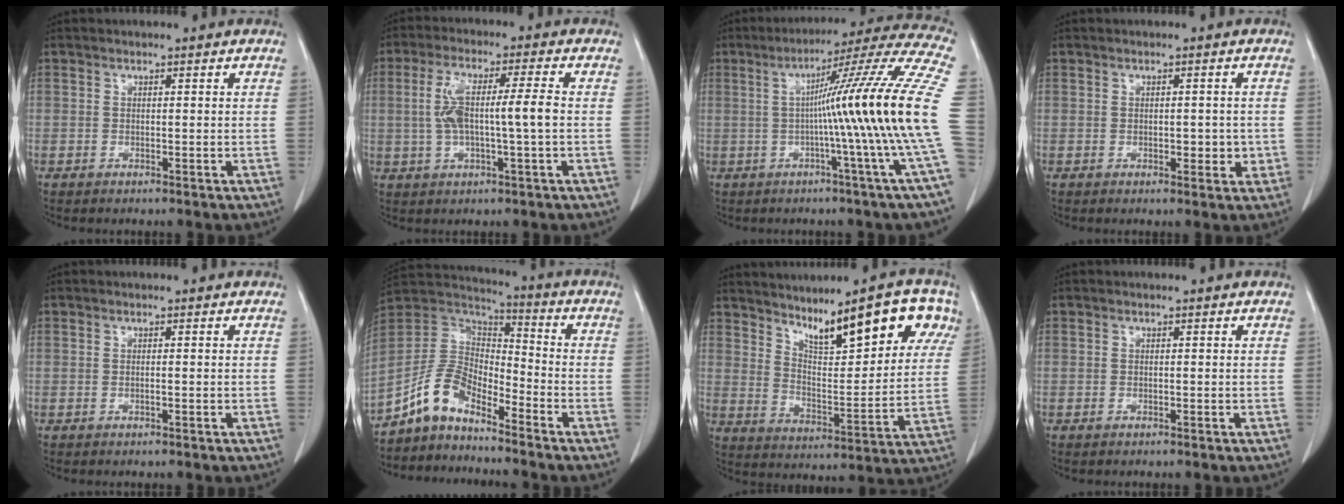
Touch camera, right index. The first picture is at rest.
{"total": 9.5, "force": [-0.1, 1.5, 9.4], "torque": [-0.183, 0.017, 0.000]}
{"total": 21.7, "force": [-1.0, -3.0, 21.4], "torque": [-0.238, 0.018, -0.033]}
{"total": 3.8, "force": [-0.5, 2.1, 3.2], "torque": [-0.044, 0.007, -0.001]}
{"total": 0.8, "force": [-0.2, 0.3, 0.7], "torque": [-0.022, 0.003, 0.000]}
{"total": 10.7, "force": [-8.0, 4.2, 5.8], "torque": [-0.130, 0.023, -0.159]}
{"total": 18.9, "force": [10.9, 4.6, 14.8], "torque": [-0.219, 0.021, 0.170]}
{"total": 0.7, "force": [-0.2, 0.5, 0.4], "torque": [-0.011, 0.002, -0.003]}